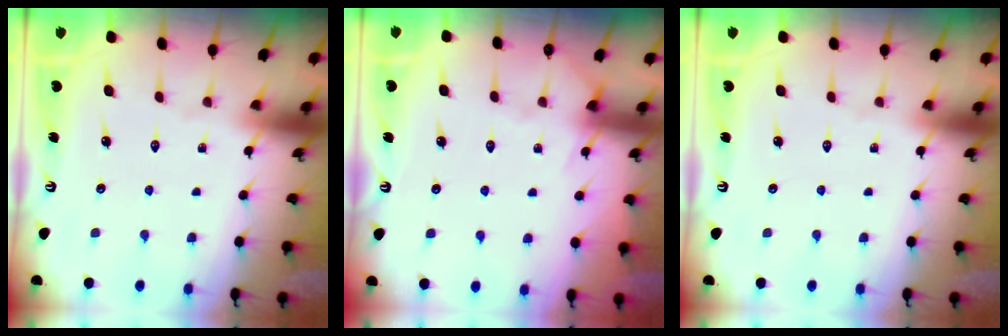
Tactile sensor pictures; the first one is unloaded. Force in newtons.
{"total": 4.2, "press": 4.2, "slide": 0.6}
{"total": 0.0}